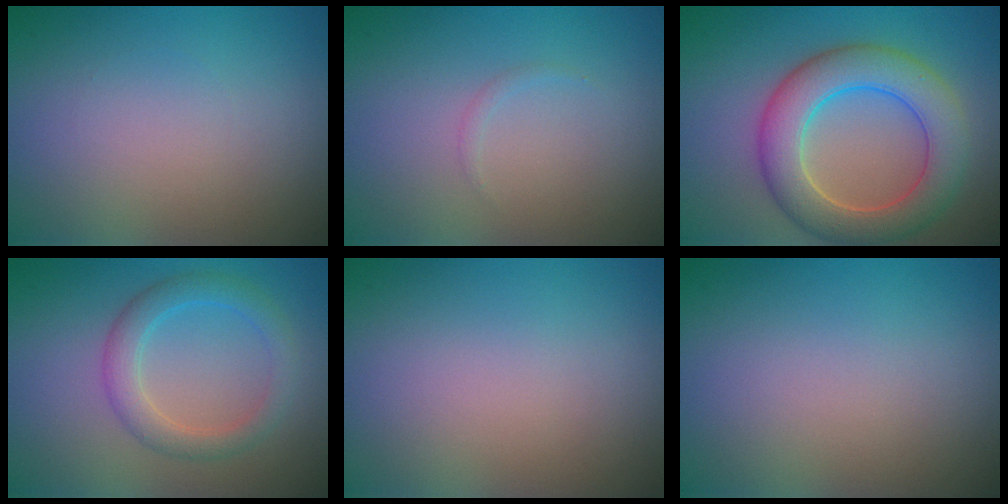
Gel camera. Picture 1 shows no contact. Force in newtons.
{"total": 0.5, "press": 0.5, "slide": 0.0}
{"total": 7.1, "press": 7.1, "slide": 0.3}
{"total": 3.2, "press": 3.2, "slide": 0.1}
{"total": 0.0}
{"total": 0.0}